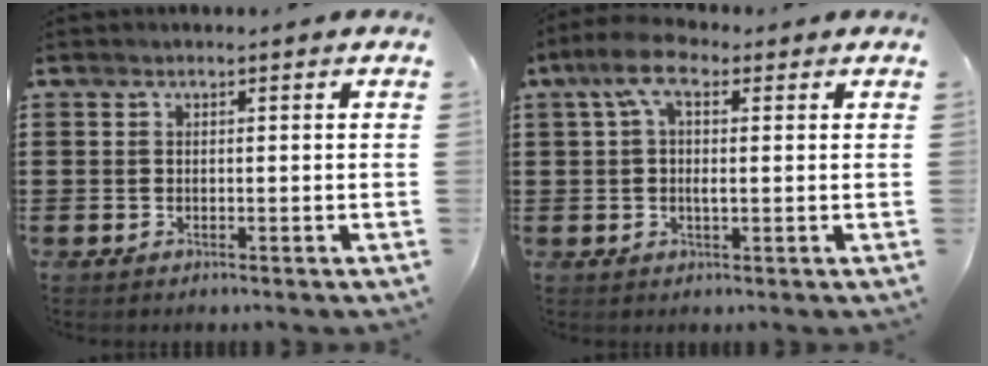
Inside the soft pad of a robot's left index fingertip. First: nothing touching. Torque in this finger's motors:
{"motor_torque": [1.40, -0.48, 0.60, 0.10]}